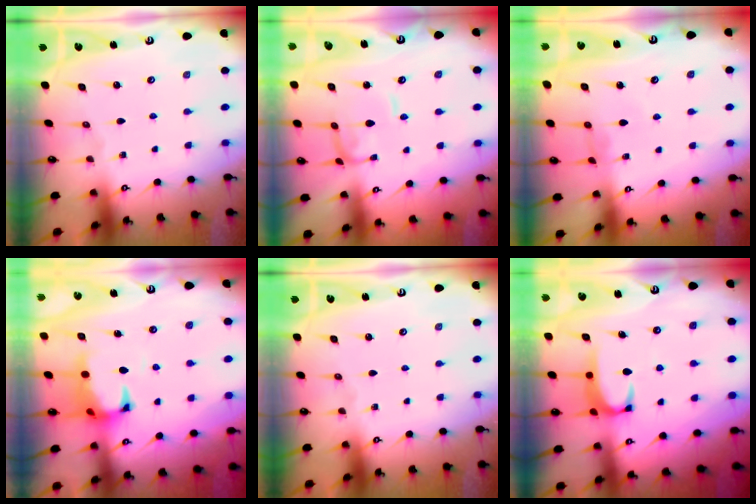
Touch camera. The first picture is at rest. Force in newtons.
{"total": 0.7, "press": 0.7, "slide": 0.3}
{"total": 0.6, "press": 0.5, "slide": 0.4}
{"total": 1.6, "press": 1.1, "slide": 1.1}
{"total": 0.0}
{"total": 2.3, "press": 2.3, "slide": 0.6}